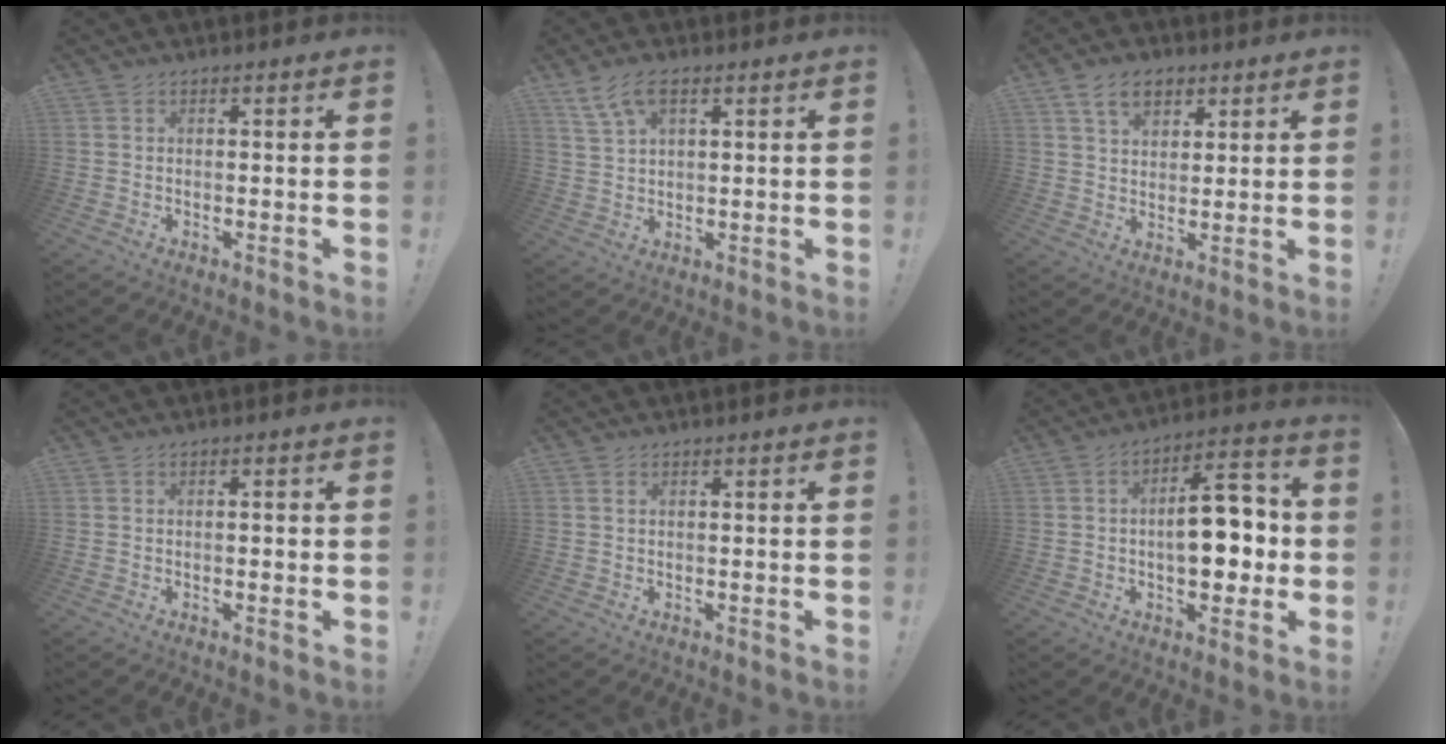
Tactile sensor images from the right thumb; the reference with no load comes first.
{"total": 7.1, "force": [3.8, 3.3, 5.1], "torque": [-0.100, -0.001, 0.075]}
{"total": 8.4, "force": [4.7, 5.4, 4.4], "torque": [-0.076, -0.005, 0.091]}
{"total": 1.2, "force": [-0.4, 0.3, 1.1], "torque": [-0.013, 0.001, -0.011]}
{"total": 0.8, "force": [0.5, 0.1, 0.6], "torque": [-0.015, 0.003, 0.009]}
{"total": 15.0, "force": [-1.0, 7.9, 12.7], "torque": [-0.173, 0.016, -0.019]}